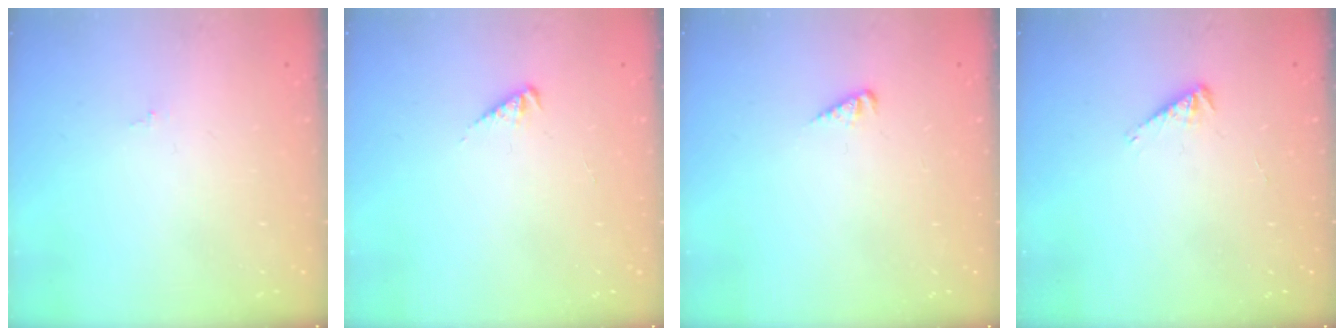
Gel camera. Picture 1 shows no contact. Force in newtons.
{"total": 2.6, "press": 2.6, "slide": 0.4}
{"total": 1.9, "press": 1.8, "slide": 0.3}
{"total": 2.2, "press": 2.1, "slide": 0.5}